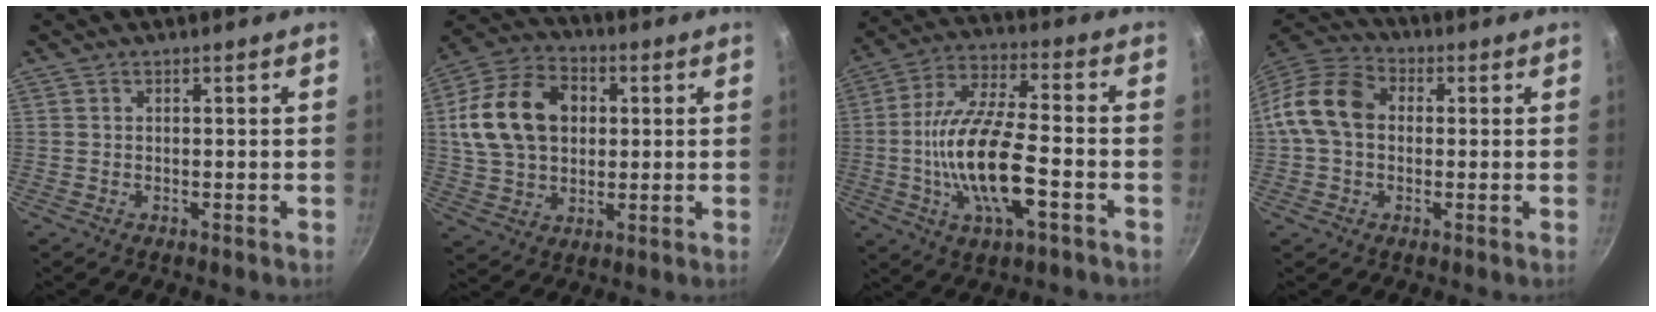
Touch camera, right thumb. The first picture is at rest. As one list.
[{"total": 17.4, "force": [3.0, 12.7, 11.5], "torque": [-0.191, 0.017, 0.048]}, {"total": 17.0, "force": [-4.5, 5.8, 15.4], "torque": [-0.292, 0.024, -0.092]}, {"total": 12.0, "force": [0.6, 9.0, 8.0], "torque": [-0.129, 0.029, -0.007]}]